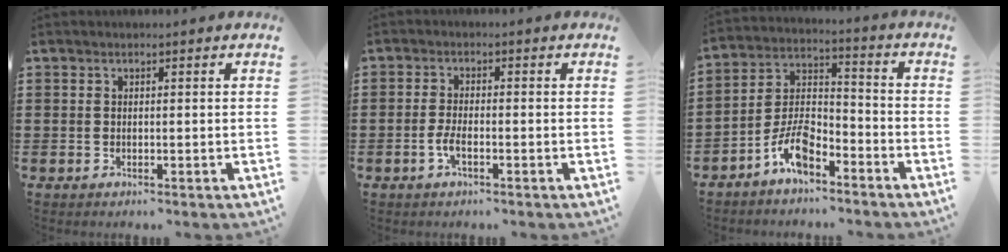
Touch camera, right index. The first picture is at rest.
{"total": 2.7, "force": [-1.1, 0.8, 2.4], "torque": [-0.056, -0.003, -0.025]}
{"total": 7.8, "force": [-5.5, 3.2, 4.6], "torque": [-0.109, 0.007, -0.108]}